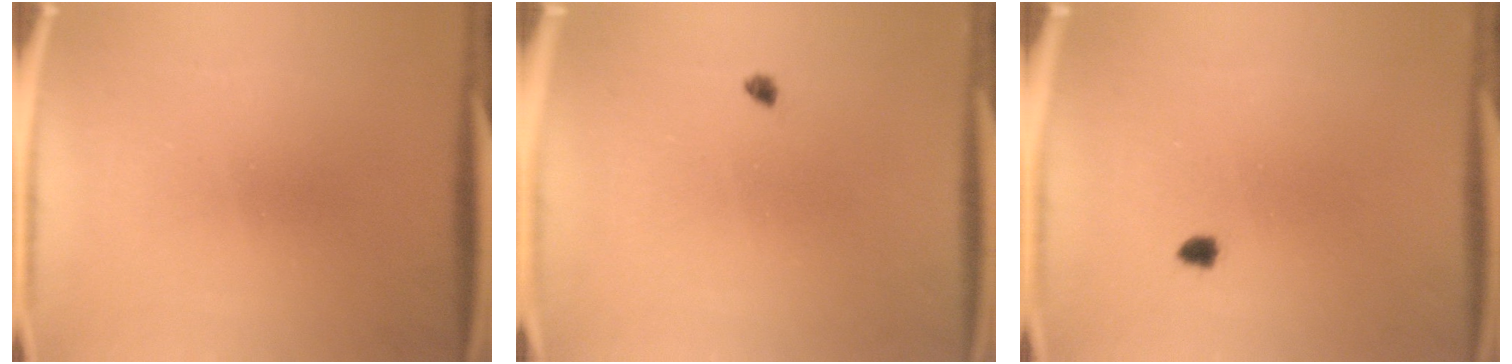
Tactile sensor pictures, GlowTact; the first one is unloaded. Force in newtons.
{"total": 0.9}
{"total": 1.1}